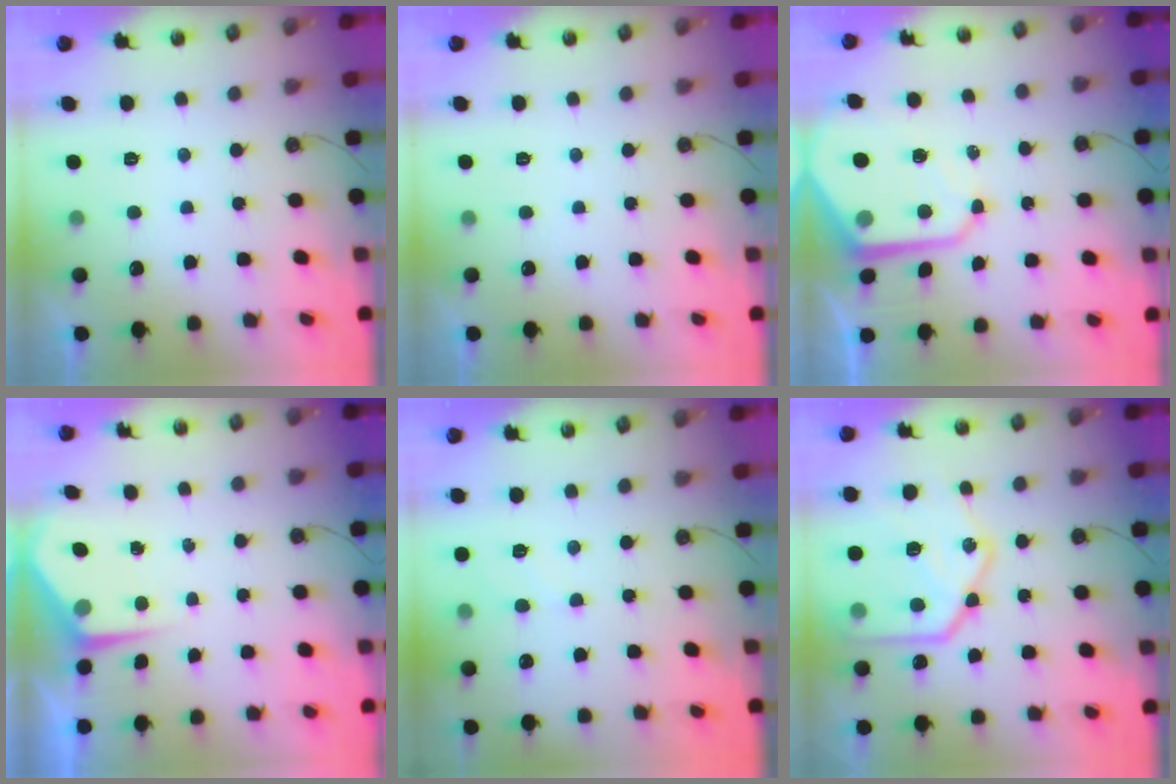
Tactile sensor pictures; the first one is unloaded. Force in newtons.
{"total": 0.0}
{"total": 12.2, "press": 12.2, "slide": 1.1}
{"total": 4.3, "press": 4.2, "slide": 0.3}
{"total": 4.7, "press": 4.7, "slide": 0.7}
{"total": 24.1, "press": 23.9, "slide": 2.6}